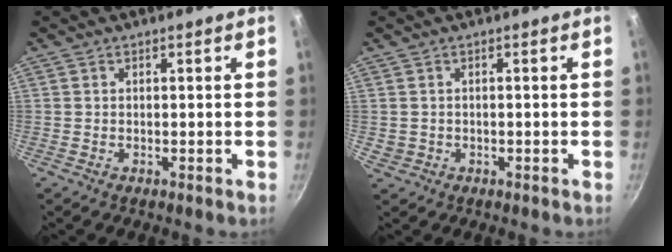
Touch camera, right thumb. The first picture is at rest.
{"total": 1.6, "force": [-0.2, 1.4, 0.6], "torque": [-0.010, 0.008, 0.007]}